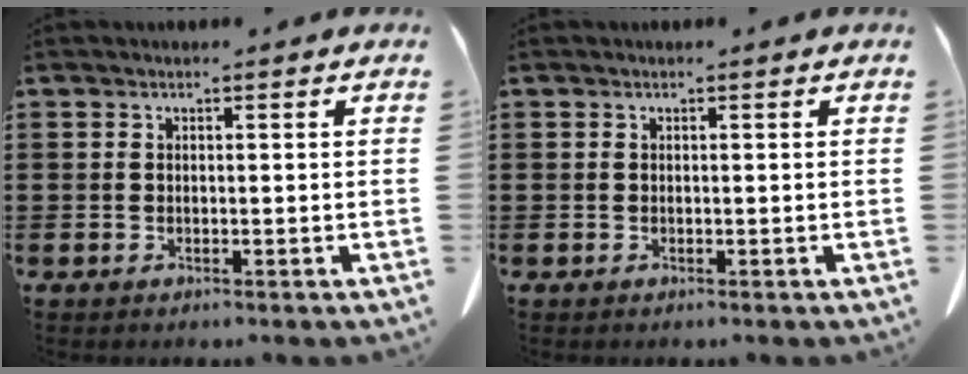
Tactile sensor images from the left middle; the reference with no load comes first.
{"total": 0.0}